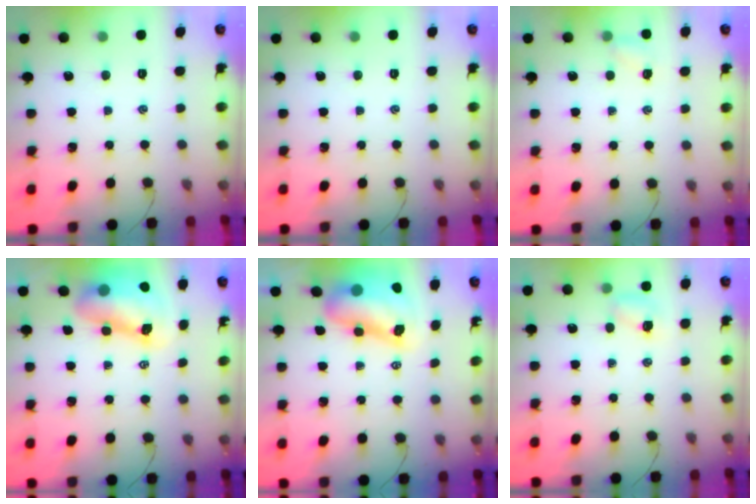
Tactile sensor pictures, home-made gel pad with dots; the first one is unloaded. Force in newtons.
{"total": 0.0}
{"total": 2.5, "press": 2.3, "slide": 0.9}
{"total": 10.2, "press": 9.9, "slide": 2.5}
{"total": 11.4, "press": 10.8, "slide": 3.7}
{"total": 4.9, "press": 4.7, "slide": 1.3}